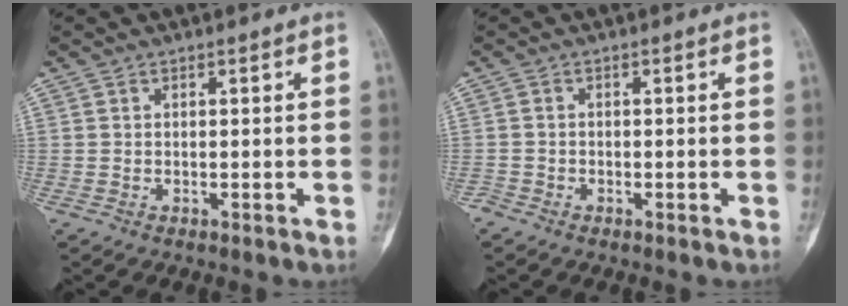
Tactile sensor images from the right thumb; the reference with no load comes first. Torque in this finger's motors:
{"motor_torque": [-0.08, -0.44, 0.00, 0.09, -0.04]}